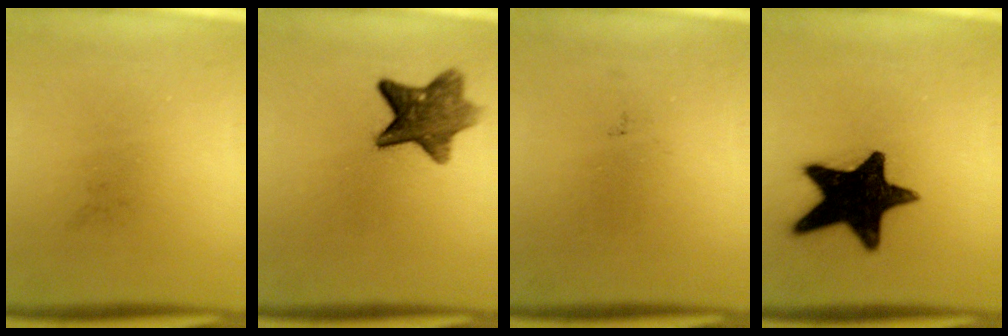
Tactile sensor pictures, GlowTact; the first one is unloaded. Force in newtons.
{"total": 8.3}
{"total": 0.0}
{"total": 18.1}